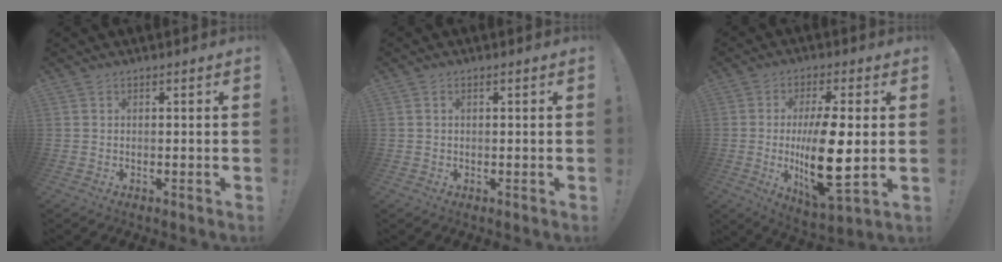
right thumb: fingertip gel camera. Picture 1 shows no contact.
{"total": 0.8, "force": [0.1, 0.4, 0.7], "torque": [-0.020, 0.006, 0.004]}
{"total": 16.5, "force": [-0.9, 5.2, 15.6], "torque": [-0.290, -0.020, -0.017]}